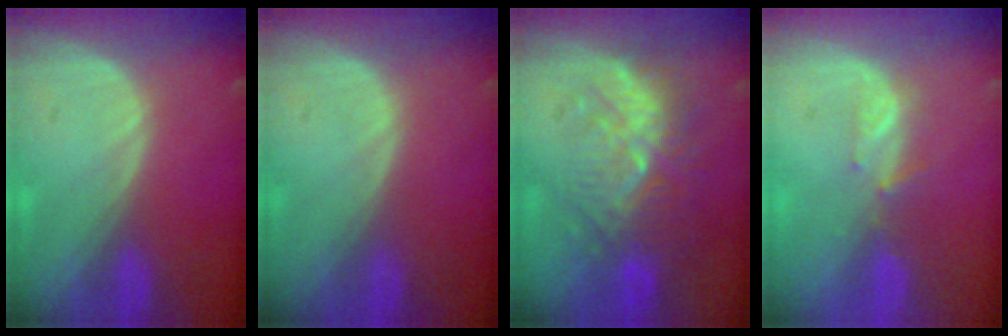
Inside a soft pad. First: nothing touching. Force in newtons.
{"total": 0.0}
{"total": 9.4, "press": 8.9, "slide": 2.8}
{"total": 2.3, "press": 2.1, "slide": 0.8}